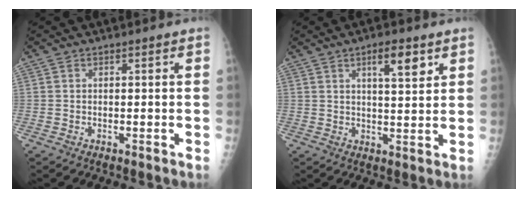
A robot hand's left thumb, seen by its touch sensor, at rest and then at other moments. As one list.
[{"total": 6.3, "force": [3.3, 1.9, 5.1], "torque": [-0.070, -0.017, 0.050]}]